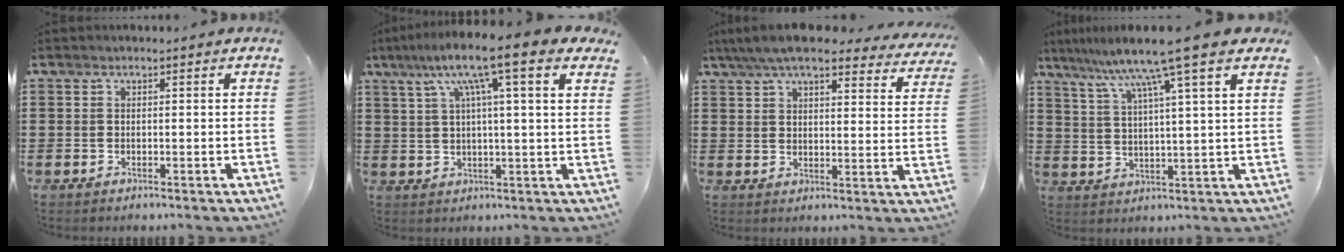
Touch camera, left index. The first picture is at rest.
{"total": 11.2, "force": [6.4, 1.2, 9.1], "torque": [-0.187, -0.007, 0.103]}
{"total": 8.0, "force": [7.0, 0.9, 3.9], "torque": [-0.098, -0.022, 0.125]}
{"total": 9.7, "force": [7.2, -0.9, 6.5], "torque": [-0.143, -0.033, 0.112]}